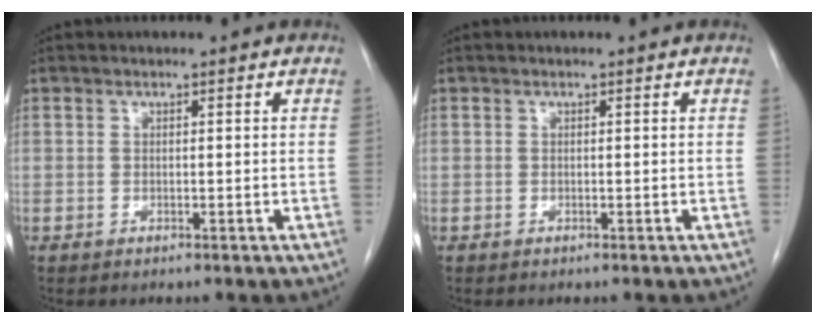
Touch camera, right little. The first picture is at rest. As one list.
[{"total": 0.0}]